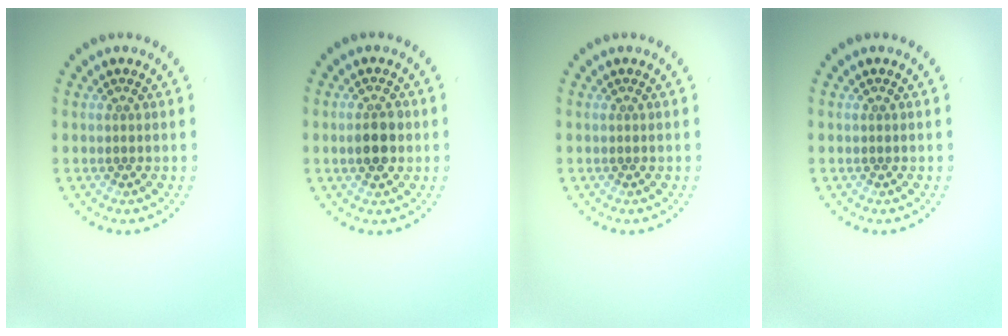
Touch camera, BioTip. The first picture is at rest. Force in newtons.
{"total": 3.0, "press": 3.0, "slide": 0.1}
{"total": 0.0}
{"total": 0.0}